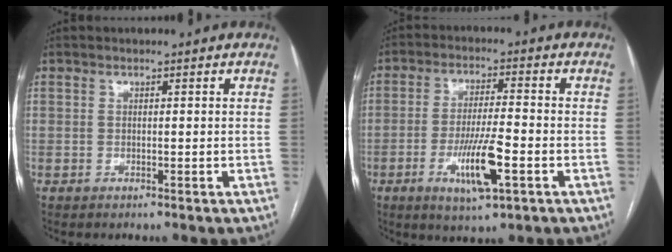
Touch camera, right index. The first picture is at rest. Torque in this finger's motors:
{"motor_torque": [1.85, -0.29, 0.92, 0.21]}